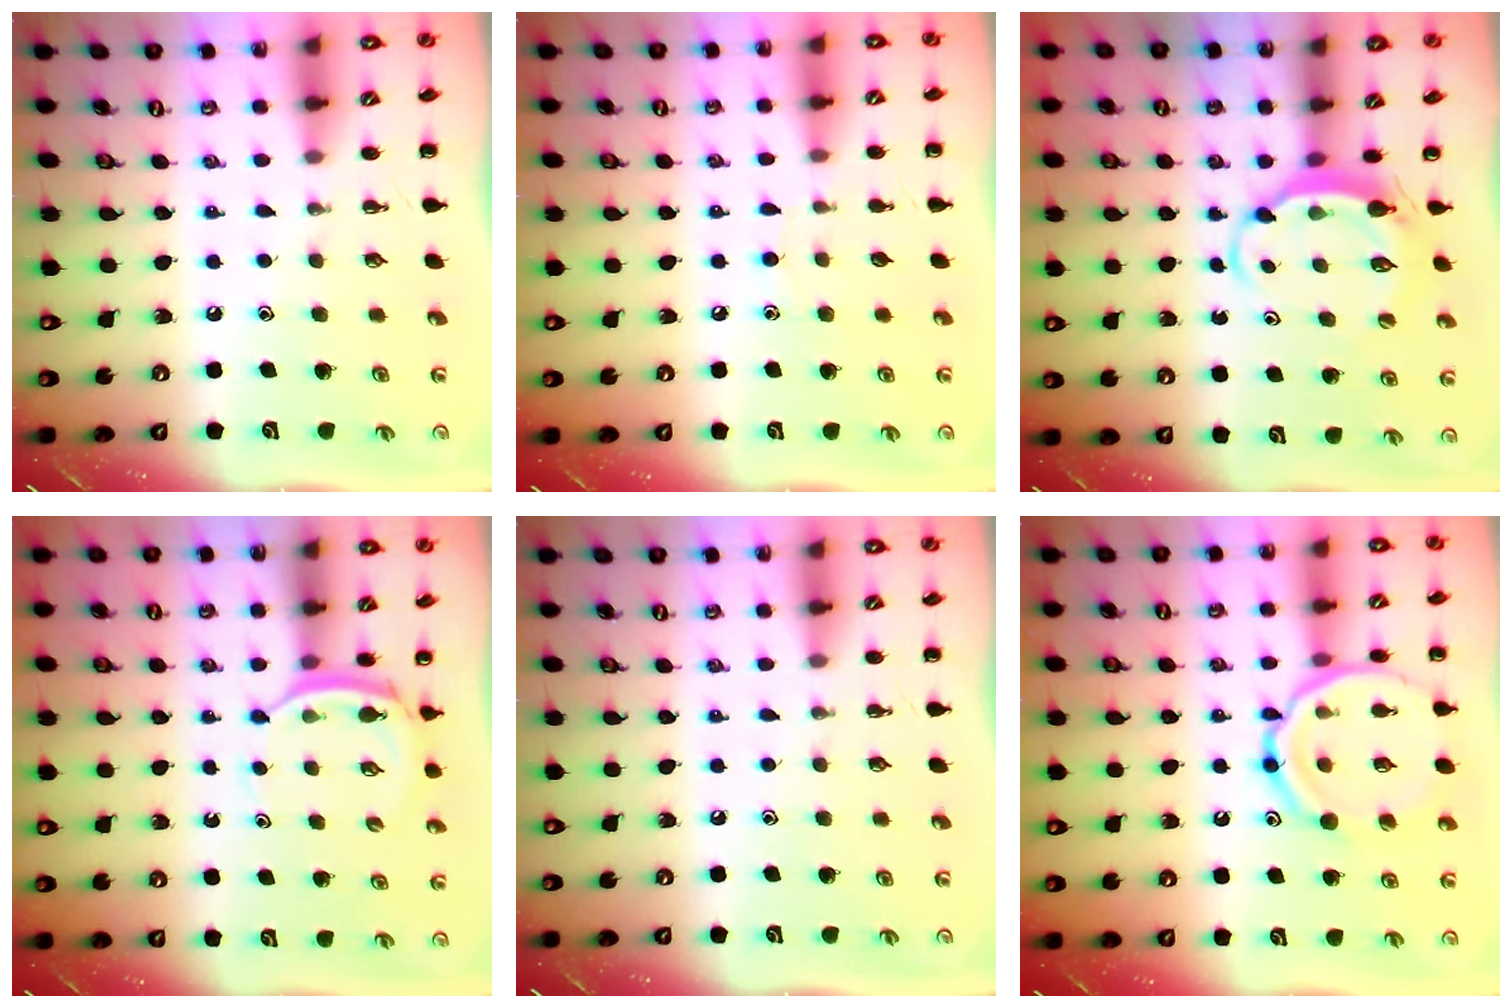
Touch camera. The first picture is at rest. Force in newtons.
{"total": 4.2, "press": 3.8, "slide": 1.7}
{"total": 5.7, "press": 5.6, "slide": 1.3}
{"total": 4.0, "press": 3.8, "slide": 1.3}
{"total": 0.0}
{"total": 15.9, "press": 15.8, "slide": 1.7}